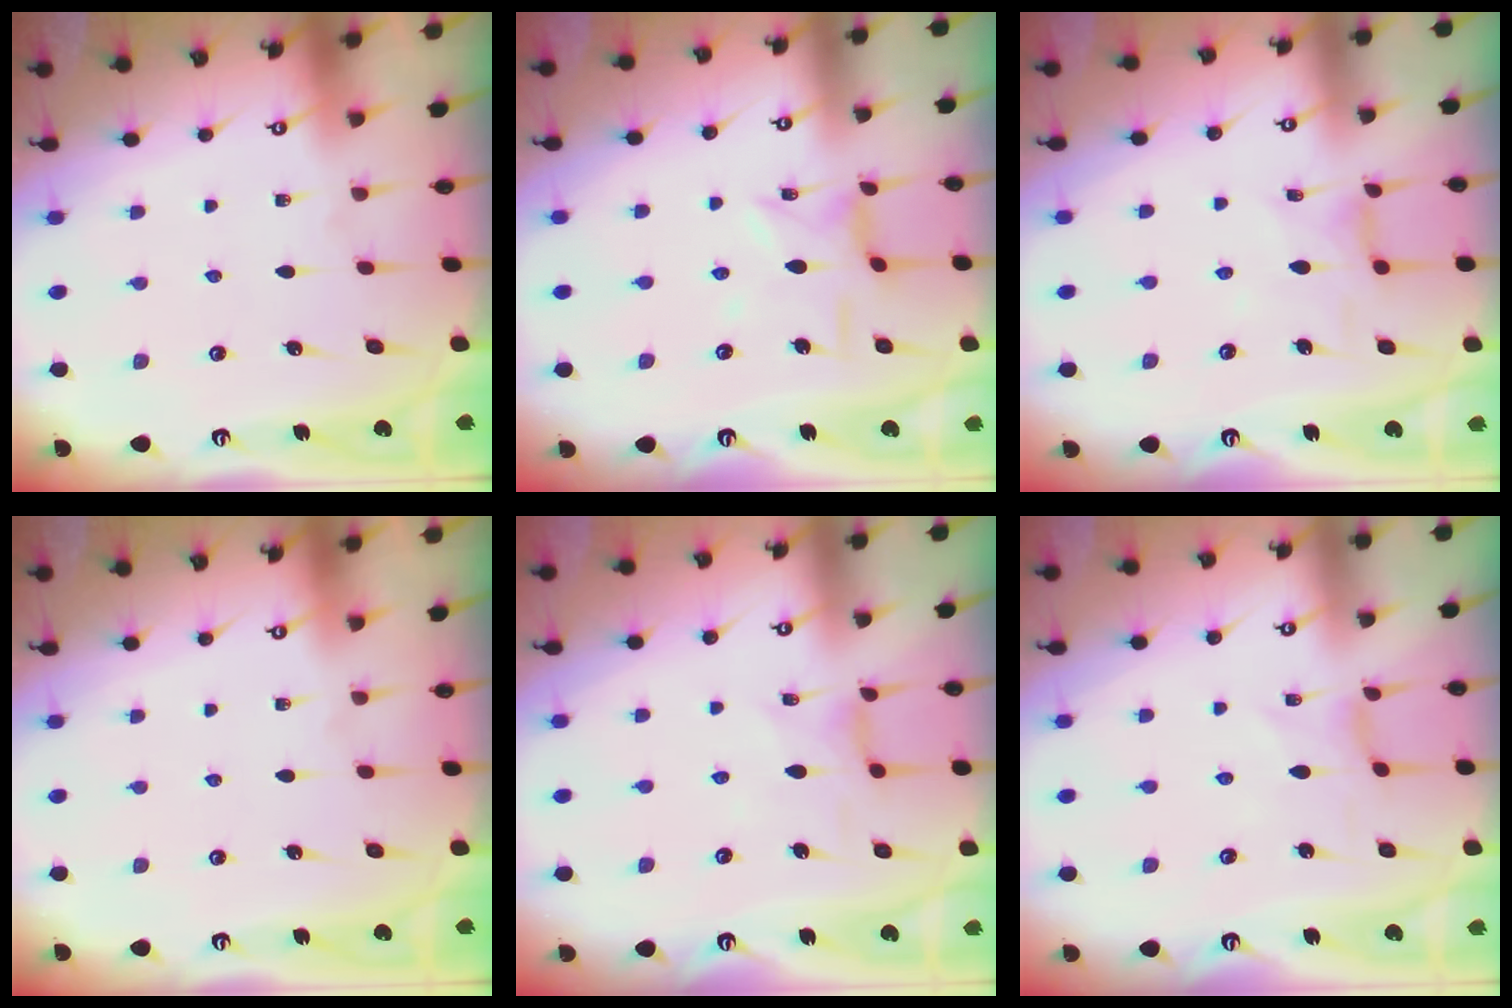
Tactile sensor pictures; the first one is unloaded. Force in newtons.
{"total": 4.9, "press": 4.9, "slide": 0.4}
{"total": 2.7, "press": 2.6, "slide": 0.5}
{"total": 0.0}
{"total": 1.2, "press": 1.1, "slide": 0.4}
{"total": 0.0}